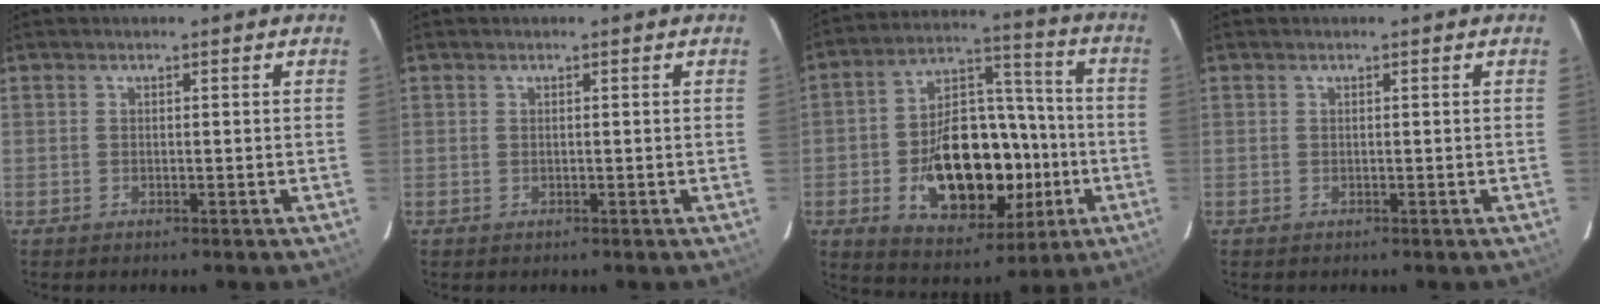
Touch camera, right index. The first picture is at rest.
{"total": 0.0}
{"total": 21.4, "force": [-5.5, 12.9, 16.2], "torque": [-0.297, 0.033, -0.065]}
{"total": 0.0}